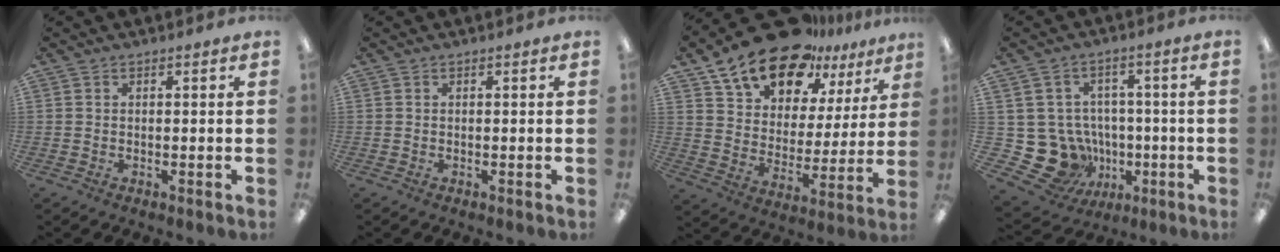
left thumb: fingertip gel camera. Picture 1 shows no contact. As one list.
[{"total": 0.0}, {"total": 18.5, "force": [14.6, 9.0, 7.0], "torque": [-0.137, -0.095, 0.261]}, {"total": 12.7, "force": [-3.3, 11.6, 3.9], "torque": [-0.110, 0.009, -0.036]}]